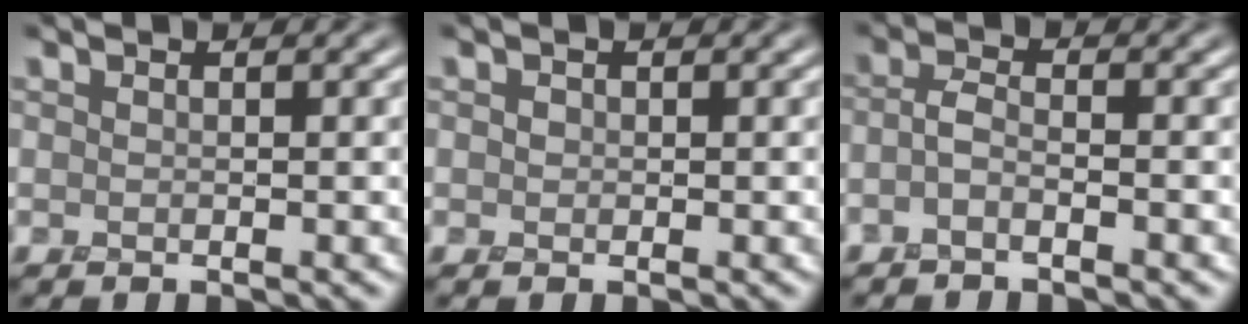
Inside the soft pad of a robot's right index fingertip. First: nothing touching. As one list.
[{"total": 0.6, "force": [0.0, 0.6, 0.1], "torque": [-0.001, -0.001, -0.002]}, {"total": 1.5, "force": [-1.2, 0.4, 0.8], "torque": [-0.017, 0.001, -0.029]}]